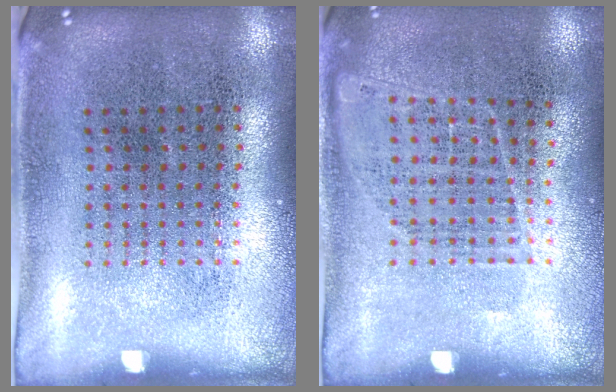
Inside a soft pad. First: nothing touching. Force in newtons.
{"total": 1.0, "press": 0.9, "slide": 0.6}